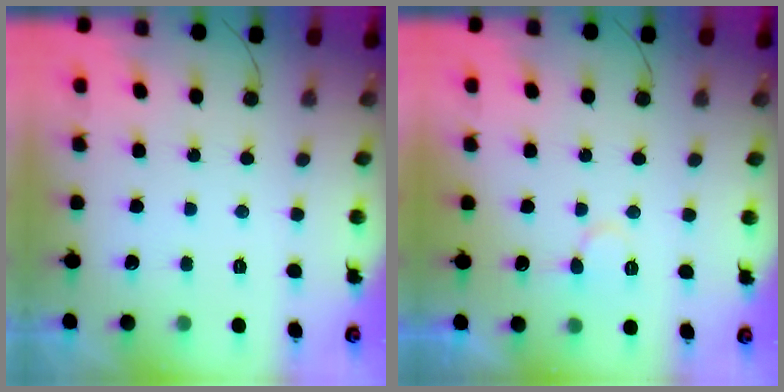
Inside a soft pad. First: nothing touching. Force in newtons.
{"total": 8.6, "press": 8.6, "slide": 0.5}